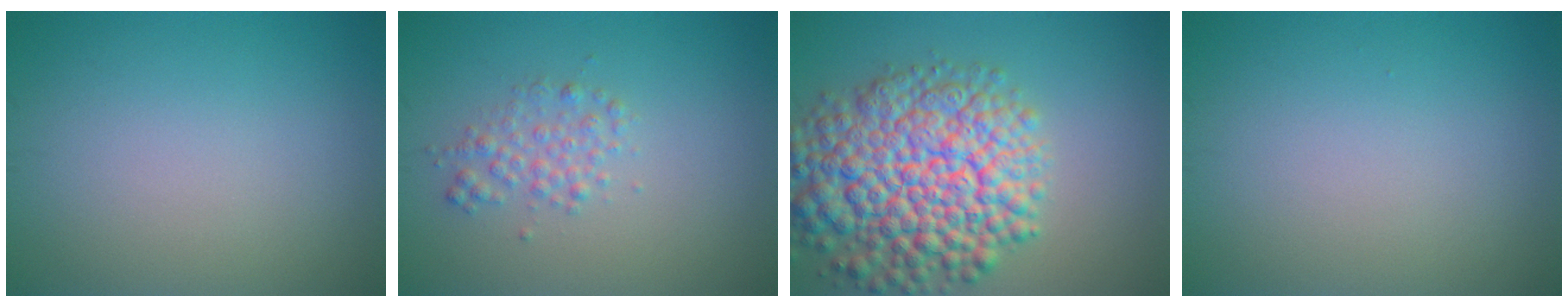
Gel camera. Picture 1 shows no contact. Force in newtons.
{"total": 2.0, "press": 2.0, "slide": 0.0}
{"total": 11.4, "press": 11.4, "slide": 0.5}
{"total": 0.0}